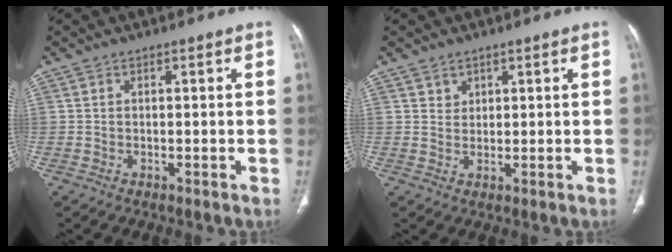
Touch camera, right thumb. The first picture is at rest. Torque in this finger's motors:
{"motor_torque": [-0.54, 0.55, -0.20, -0.16, 0.04]}